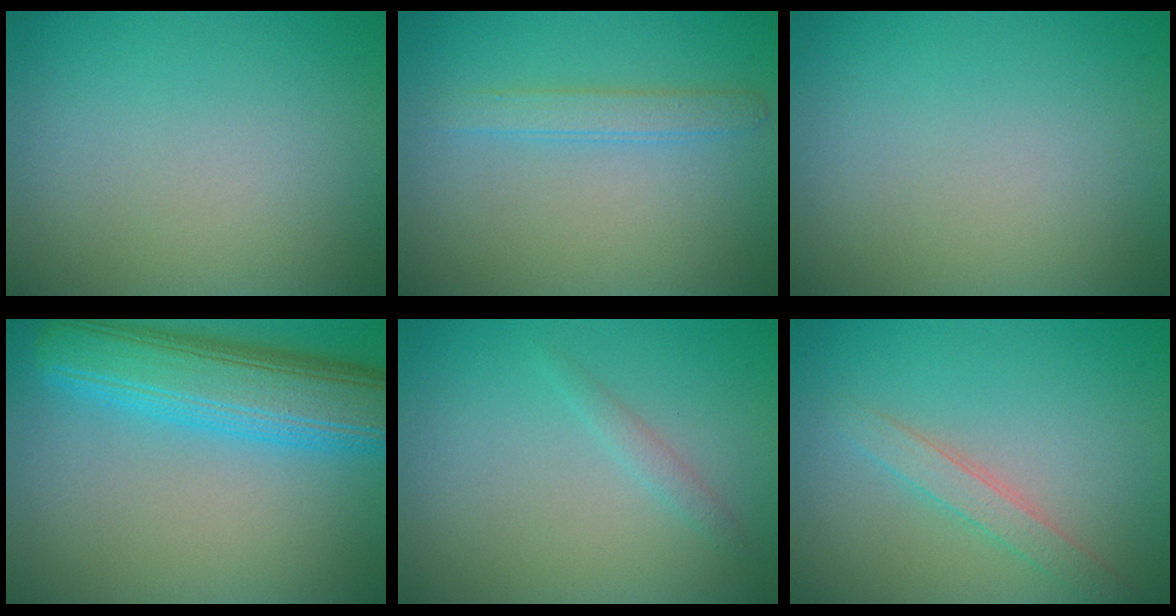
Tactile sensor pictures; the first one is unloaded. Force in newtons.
{"total": 1.8, "press": 1.8, "slide": 0.1}
{"total": 0.0}
{"total": 8.9, "press": 8.9, "slide": 0.1}
{"total": 1.0, "press": 1.0, "slide": 0.0}
{"total": 2.0, "press": 2.0, "slide": 0.1}